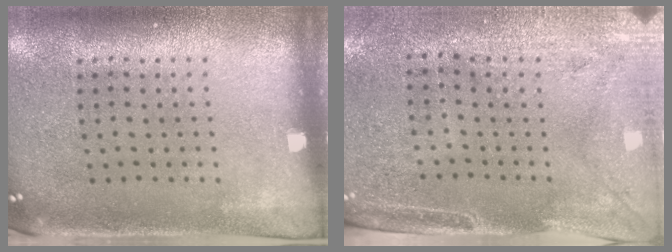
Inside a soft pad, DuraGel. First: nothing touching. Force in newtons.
{"total": 2.9, "press": 2.5, "slide": 1.6}